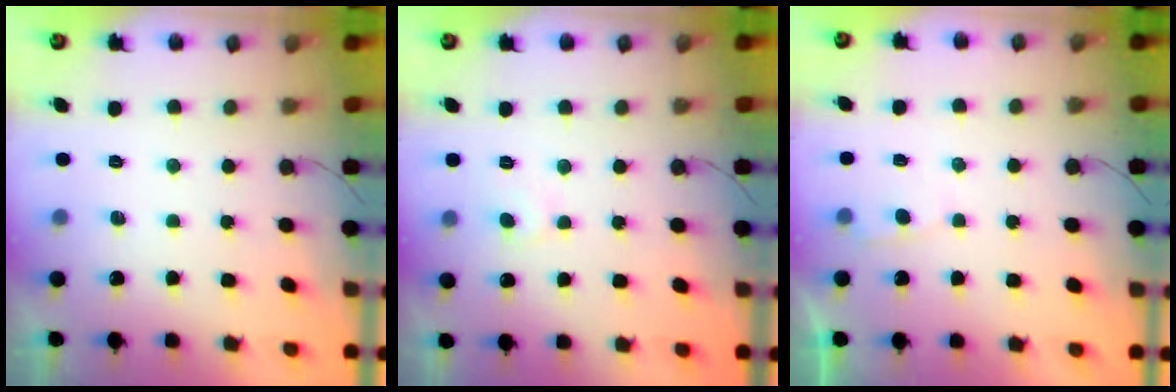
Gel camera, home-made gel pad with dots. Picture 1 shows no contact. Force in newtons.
{"total": 5.5, "press": 5.5, "slide": 0.5}
{"total": 2.3, "press": 2.3, "slide": 0.3}